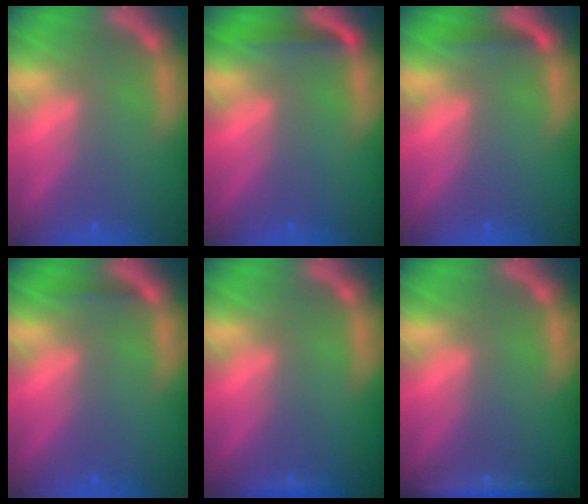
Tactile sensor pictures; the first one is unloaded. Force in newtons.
{"total": 2.5}
{"total": 1.4}
{"total": 0.9}
{"total": 0.9}
{"total": 3.0}